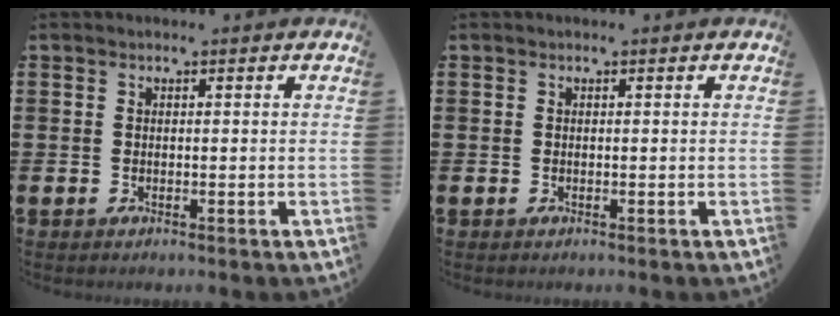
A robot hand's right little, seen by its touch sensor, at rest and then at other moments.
{"total": 0.0}